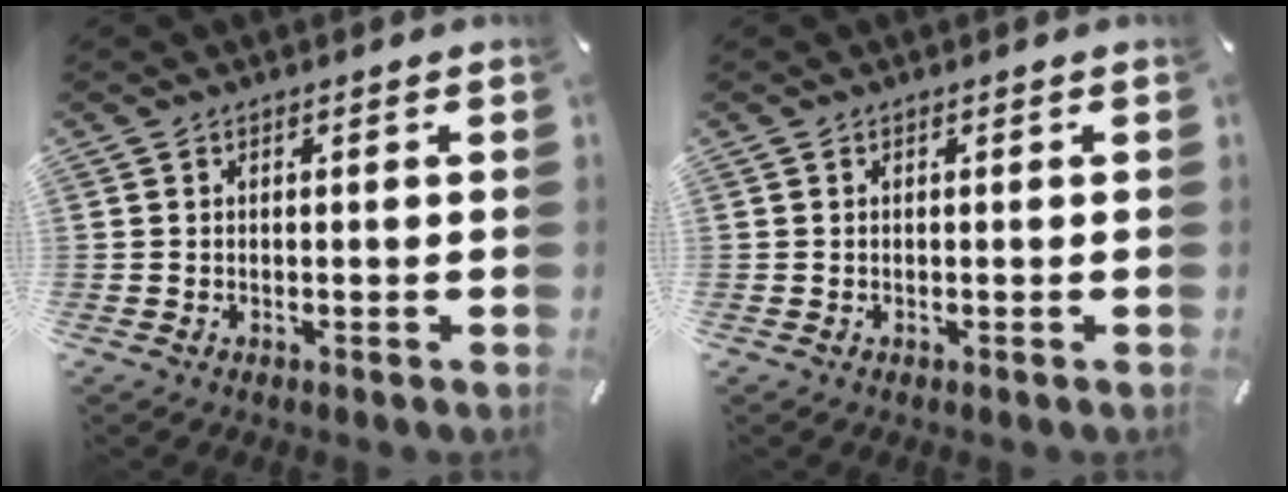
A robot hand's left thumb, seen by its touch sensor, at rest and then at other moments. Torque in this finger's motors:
{"motor_torque": [0.02, 0.02, 0.00, 0.00, 0.00]}